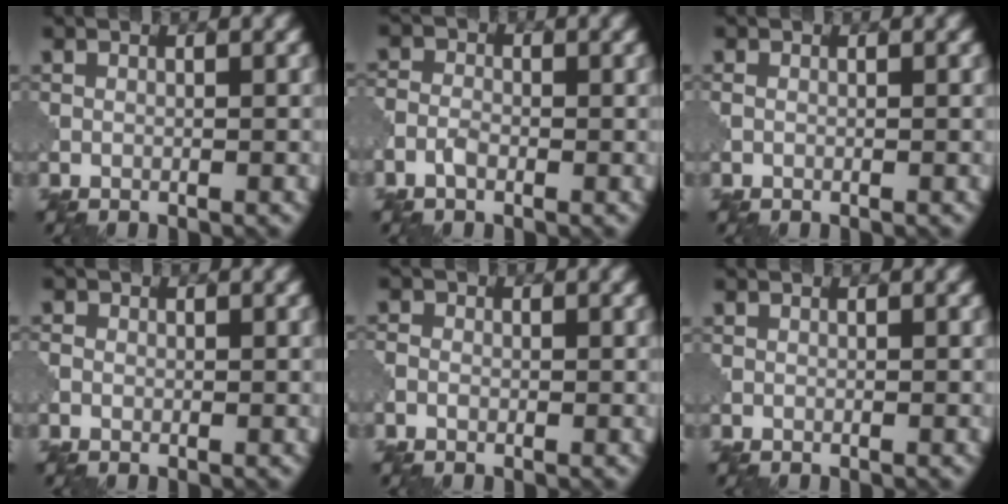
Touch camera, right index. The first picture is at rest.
{"total": 1.6, "force": [-0.8, 0.9, 1.0], "torque": [-0.019, 0.003, -0.022]}
{"total": 0.7, "force": [0.0, 0.5, 0.5], "torque": [-0.012, 0.000, 0.000]}
{"total": 1.1, "force": [0.0, 1.0, 0.4], "torque": [-0.010, 0.000, -0.001]}
{"total": 1.1, "force": [-0.3, 0.9, 0.6], "torque": [-0.018, -0.001, -0.007]}
{"total": 0.0}